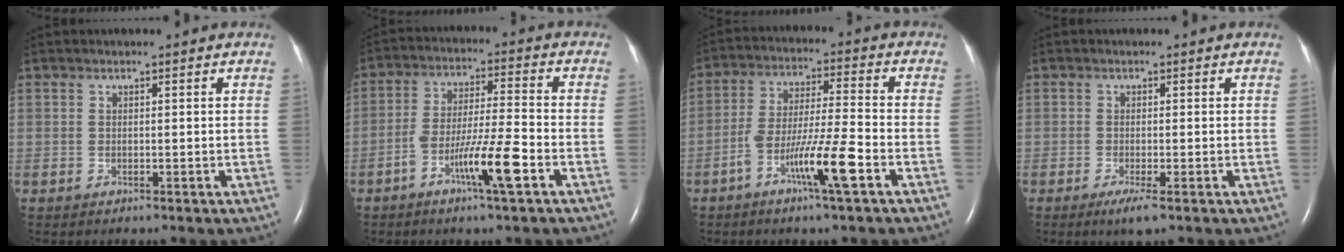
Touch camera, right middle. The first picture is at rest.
{"total": 9.3, "force": [-4.5, 0.0, 8.1], "torque": [-0.154, -0.003, -0.084]}
{"total": 10.0, "force": [-4.9, -0.1, 8.7], "torque": [-0.167, -0.003, -0.093]}
{"total": 2.5, "force": [-1.4, 0.1, 2.1], "torque": [-0.041, -0.009, -0.026]}